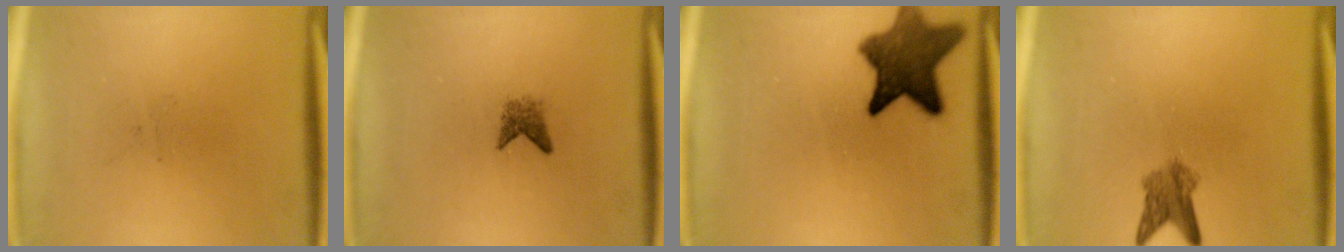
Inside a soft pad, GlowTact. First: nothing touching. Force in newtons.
{"total": 1.6}
{"total": 9.9}
{"total": 3.5}